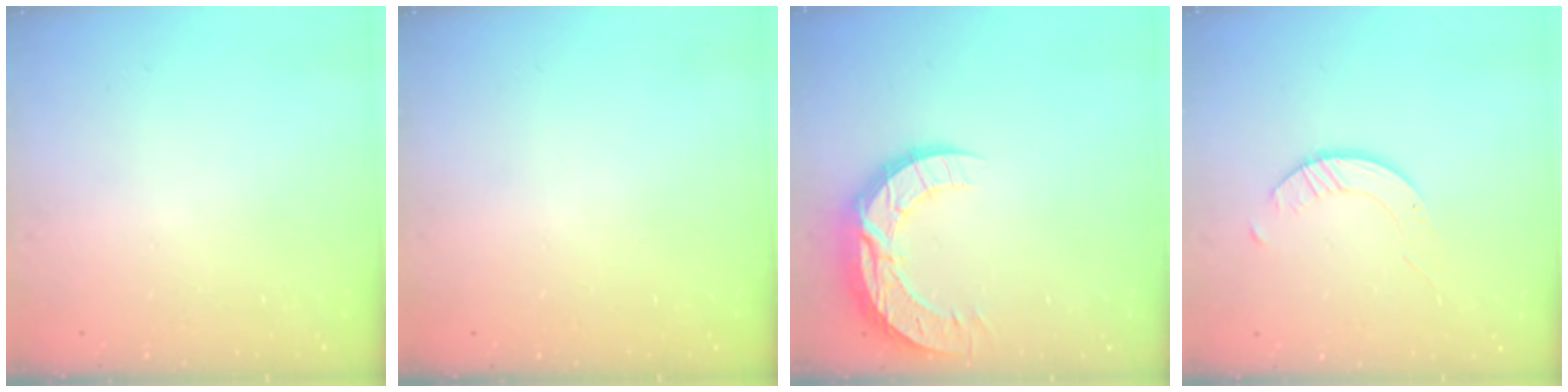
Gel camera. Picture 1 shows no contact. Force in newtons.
{"total": 0.0}
{"total": 12.9, "press": 12.9, "slide": 1.1}
{"total": 2.9, "press": 2.9, "slide": 0.3}